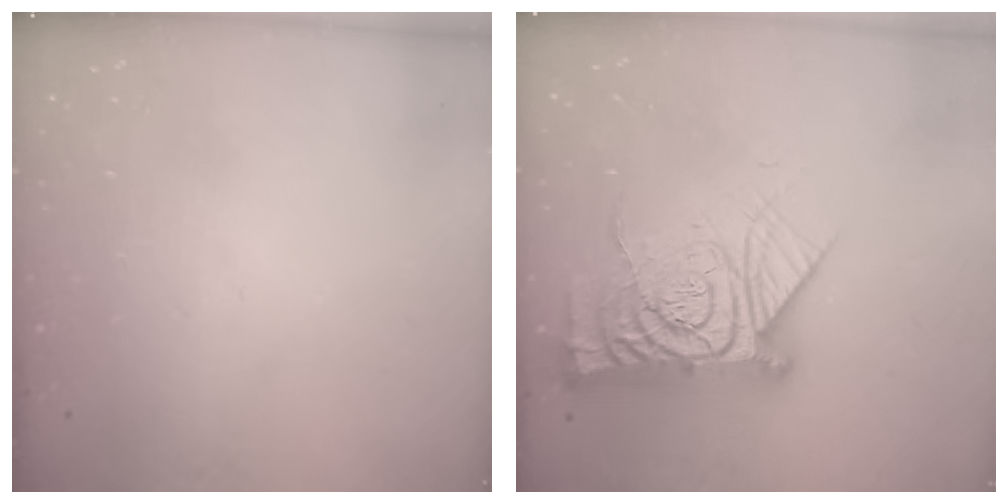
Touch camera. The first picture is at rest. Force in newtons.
{"total": 22.0, "press": 21.9, "slide": 2.2}